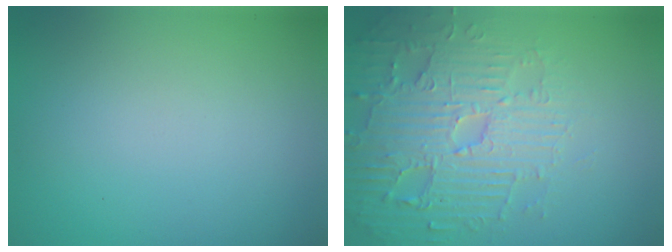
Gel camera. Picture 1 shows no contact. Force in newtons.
{"total": 5.2, "press": 5.0, "slide": 1.1}